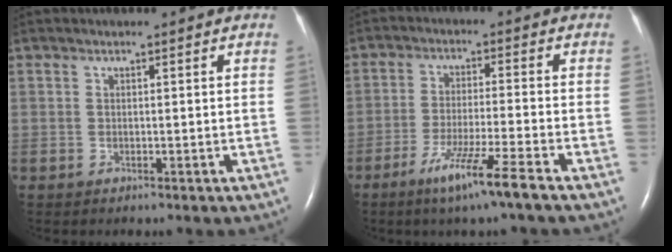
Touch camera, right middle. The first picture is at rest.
{"total": 8.1, "force": [-5.2, -1.1, 6.2], "torque": [-0.117, -0.025, -0.098]}